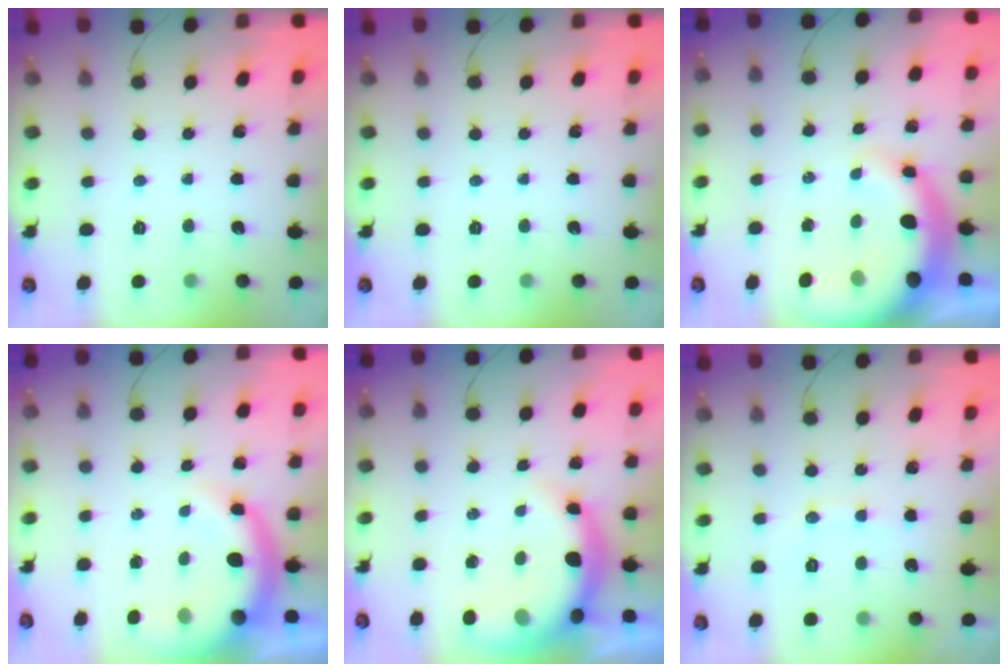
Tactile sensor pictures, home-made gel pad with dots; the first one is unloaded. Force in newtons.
{"total": 0.0}
{"total": 14.0, "press": 13.7, "slide": 2.9}
{"total": 11.0, "press": 10.8, "slide": 2.1}
{"total": 10.5, "press": 10.1, "slide": 2.7}
{"total": 7.3, "press": 7.2, "slide": 1.3}